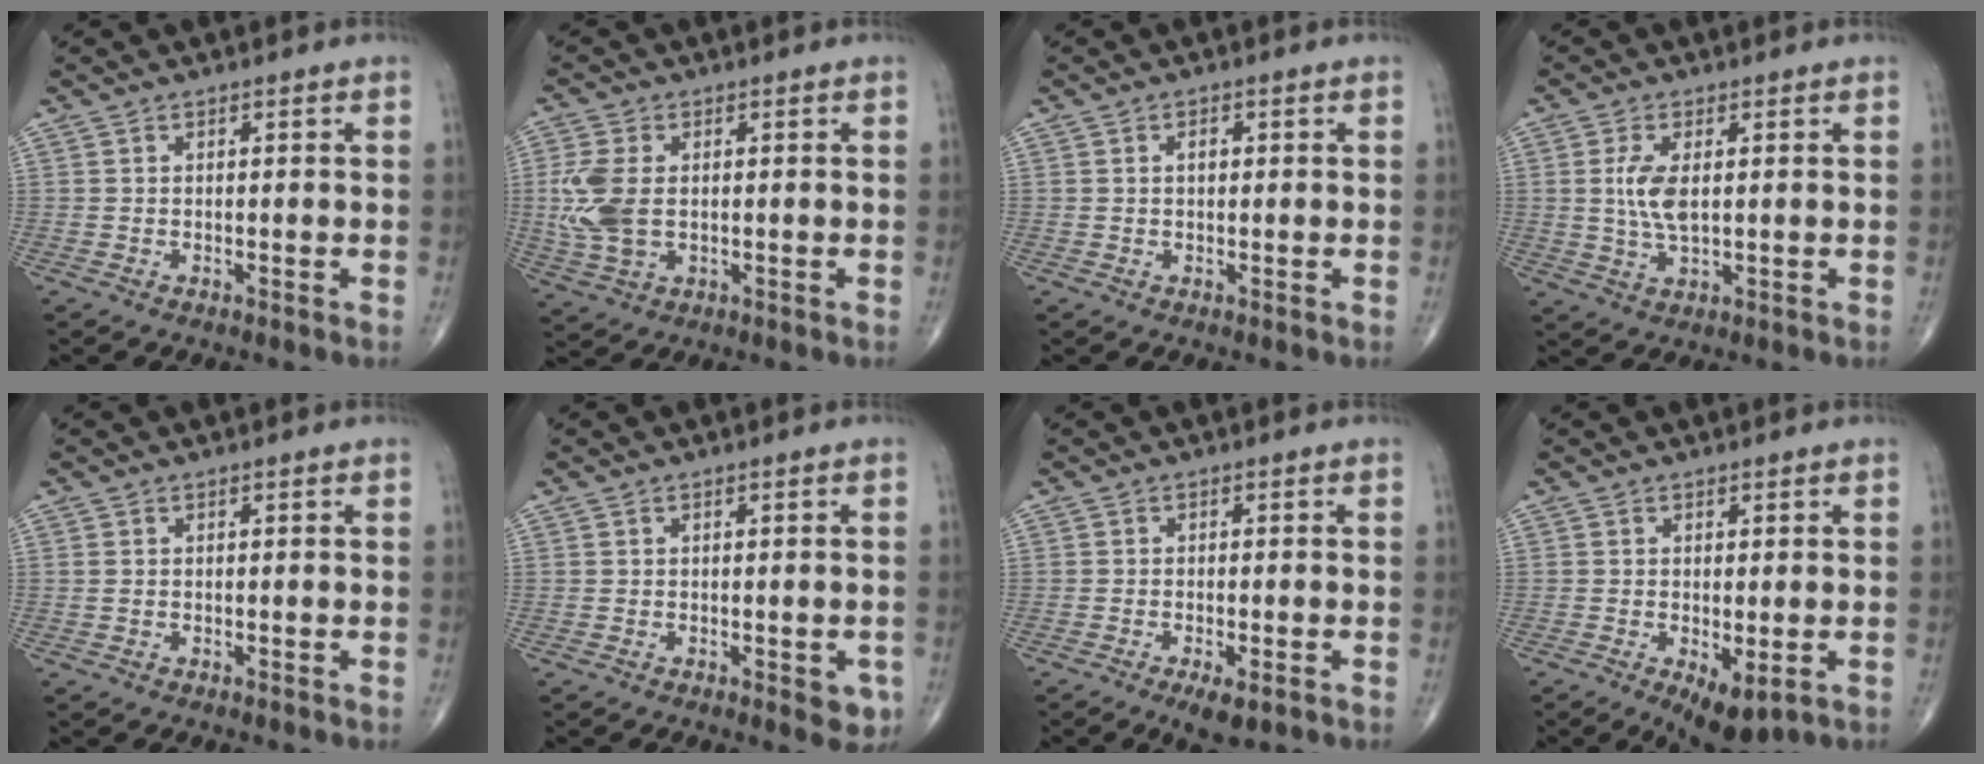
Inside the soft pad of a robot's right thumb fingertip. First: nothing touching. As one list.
[{"total": 8.7, "force": [0.3, 5.4, 6.8], "torque": [-0.164, -0.002, 0.011]}, {"total": 1.7, "force": [0.3, 1.0, 1.3], "torque": [-0.020, 0.002, 0.005]}, {"total": 6.1, "force": [0.9, 2.7, 5.4], "torque": [-0.114, -0.006, 0.019]}, {"total": 0.7, "force": [0.0, 0.5, 0.4], "torque": [-0.012, 0.003, 0.003]}, {"total": 3.6, "force": [-1.2, 1.7, 2.9], "torque": [-0.013, -0.002, -0.012]}, {"total": 4.3, "force": [-2.2, 1.5, 3.4], "torque": [-0.056, -0.005, -0.030]}, {"total": 6.4, "force": [-2.0, 2.7, 5.5], "torque": [-0.084, -0.014, -0.020]}]